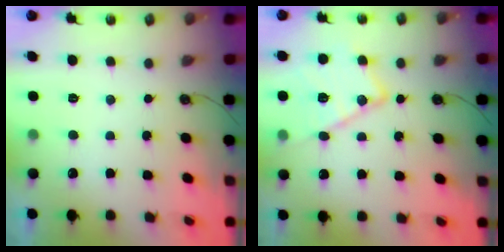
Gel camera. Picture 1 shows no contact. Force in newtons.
{"total": 16.6, "press": 16.5, "slide": 1.5}